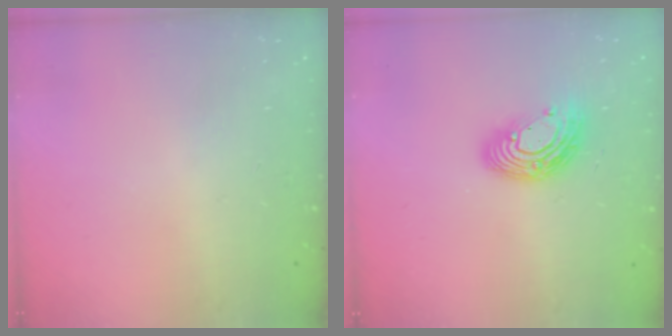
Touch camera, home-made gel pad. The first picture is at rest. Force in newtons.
{"total": 12.8, "press": 12.8, "slide": 1.1}